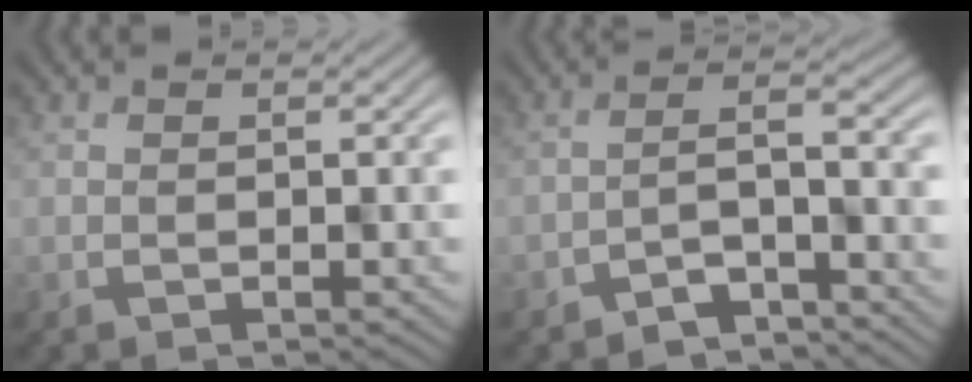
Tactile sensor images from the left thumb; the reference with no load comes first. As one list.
[{"total": 4.7, "force": [-3.9, 1.0, 2.4], "torque": [-0.032, 0.003, -0.070]}]